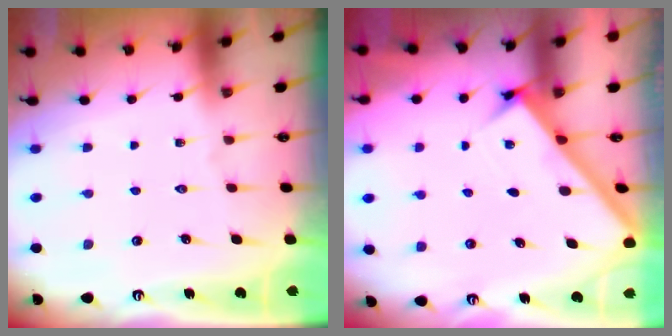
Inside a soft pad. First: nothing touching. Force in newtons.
{"total": 2.7, "press": 2.6, "slide": 0.3}